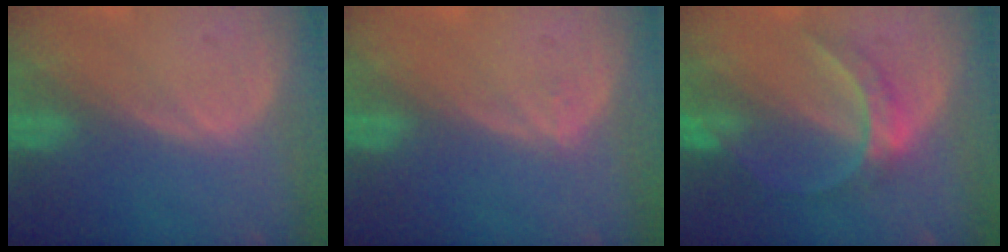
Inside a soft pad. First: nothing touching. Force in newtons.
{"total": 0.6, "press": 0.4, "slide": 0.5}
{"total": 6.4, "press": 5.5, "slide": 3.2}